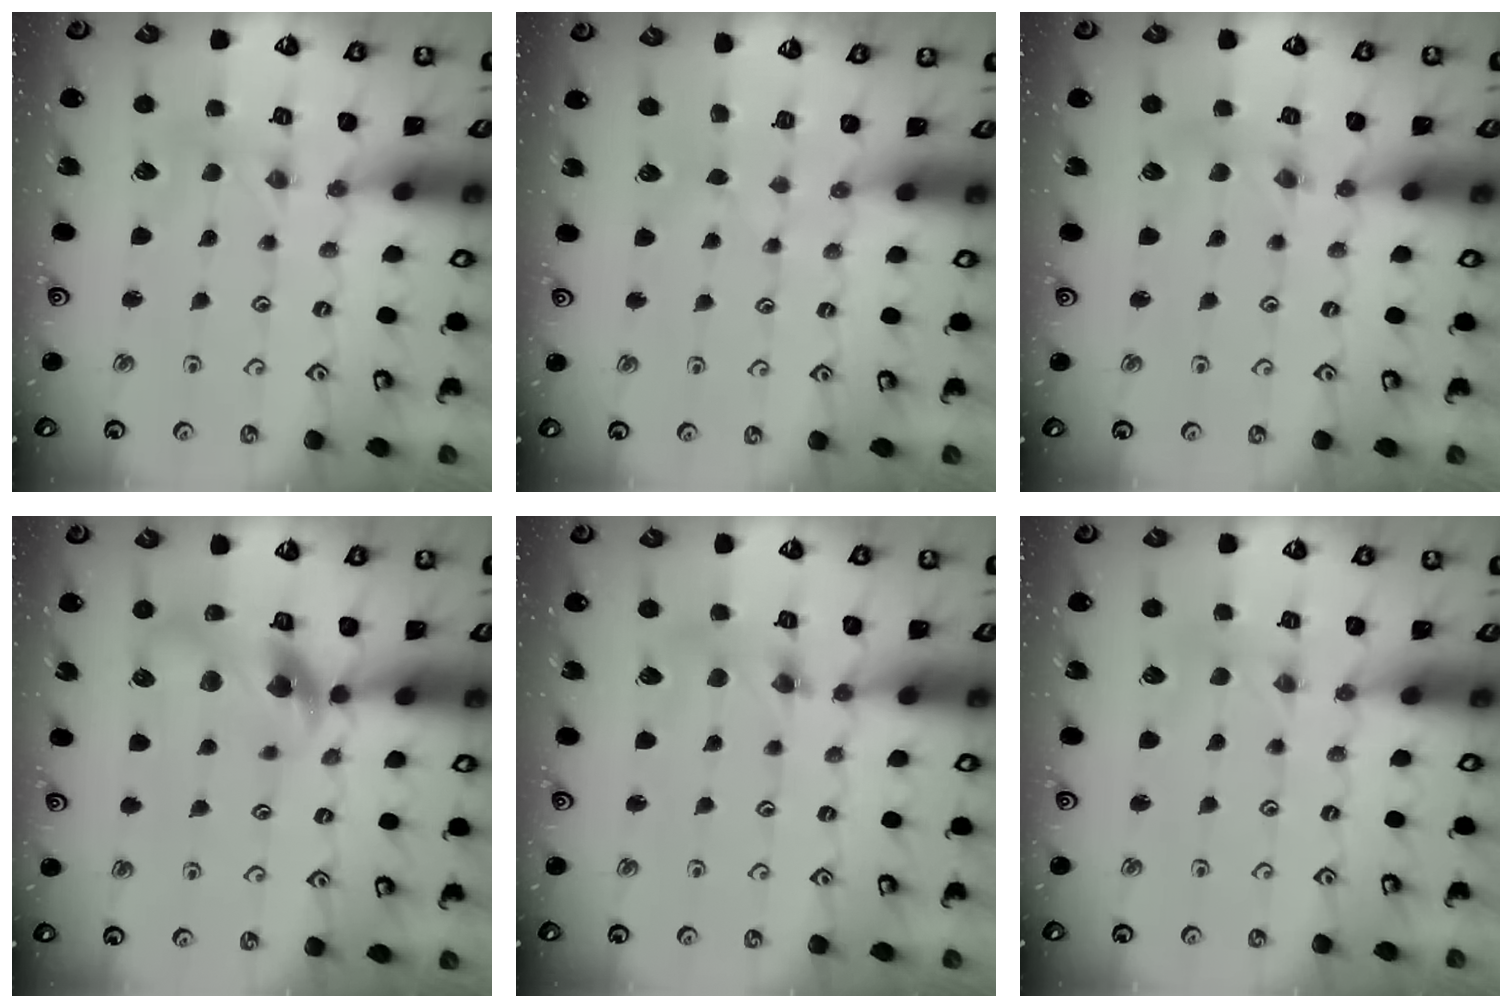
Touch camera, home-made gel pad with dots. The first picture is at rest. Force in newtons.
{"total": 2.5, "press": 2.5, "slide": 0.4}
{"total": 2.5, "press": 2.5, "slide": 0.3}
{"total": 11.7, "press": 11.6, "slide": 1.8}
{"total": 4.3, "press": 4.3, "slide": 0.5}
{"total": 0.0}